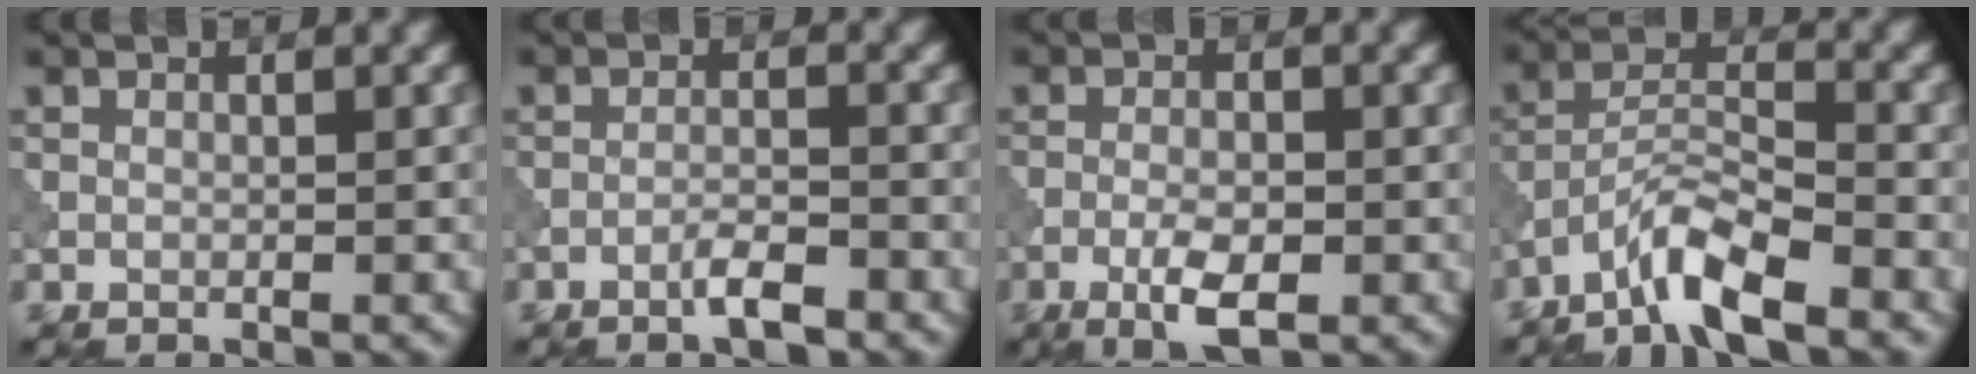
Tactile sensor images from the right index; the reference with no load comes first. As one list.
[{"total": 2.3, "force": [-1.6, 0.3, 1.7], "torque": [-0.031, 0.007, -0.033]}, {"total": 3.5, "force": [-1.5, 1.2, 2.9], "torque": [-0.057, -0.001, -0.031]}, {"total": 5.3, "force": [-3.9, 0.9, 3.4], "torque": [-0.065, 0.006, -0.084]}]